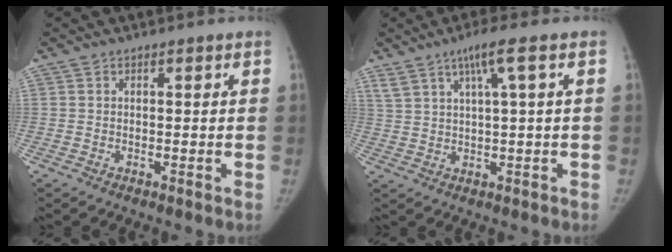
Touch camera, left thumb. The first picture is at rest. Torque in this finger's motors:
{"motor_torque": [0.70, 0.52, 1.59, -1.18, 0.47]}